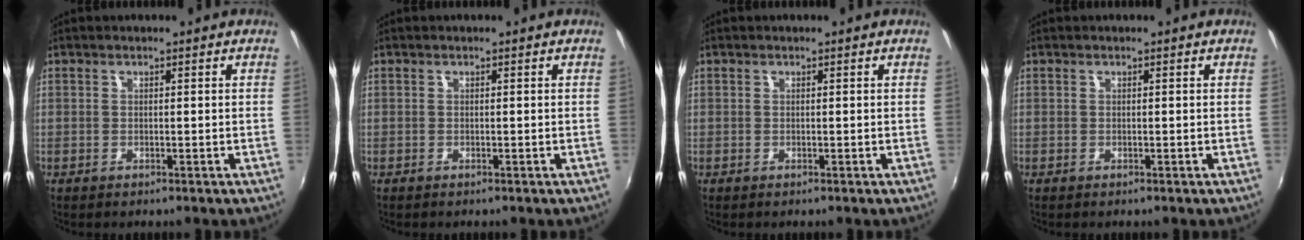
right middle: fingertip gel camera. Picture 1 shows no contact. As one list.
[{"total": 0.0}, {"total": 0.0}, {"total": 0.0}]